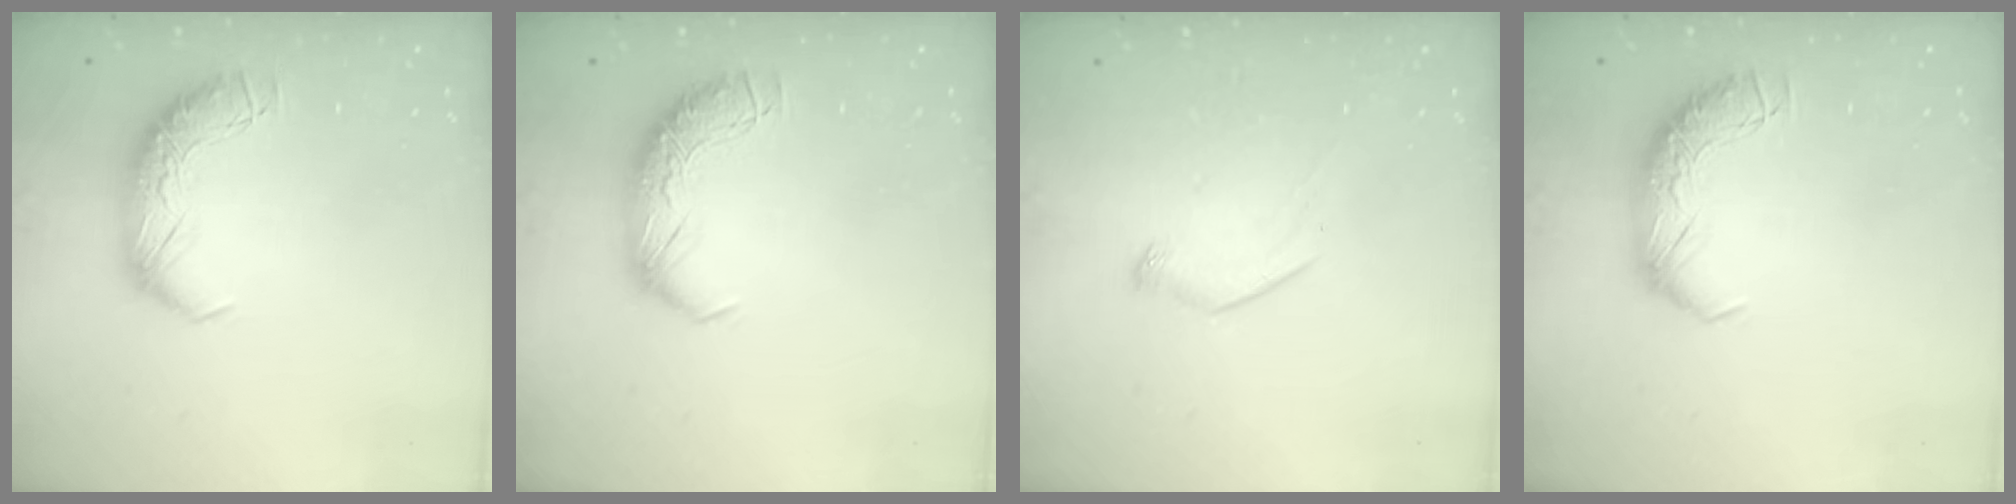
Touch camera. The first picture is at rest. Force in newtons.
{"total": 0.0}
{"total": 6.9, "press": 6.9, "slide": 0.9}
{"total": 0.0}